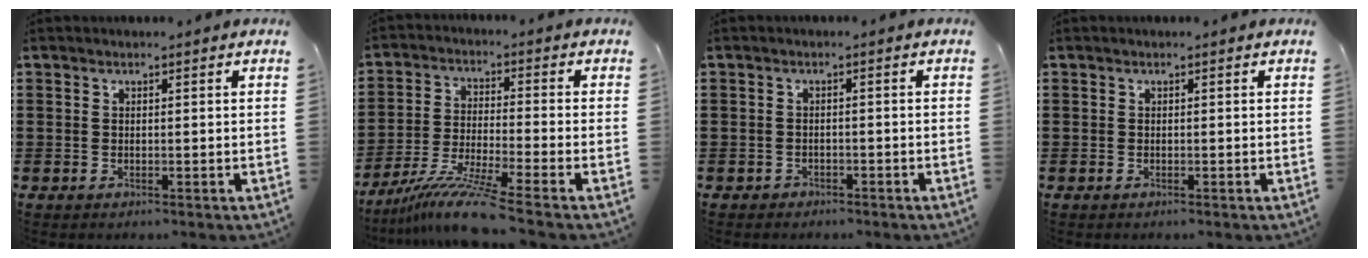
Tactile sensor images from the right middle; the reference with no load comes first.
{"total": 9.2, "force": [-7.5, 0.0, 5.2], "torque": [-0.101, -0.008, -0.148]}
{"total": 1.7, "force": [-1.6, 0.6, -0.1], "torque": [-0.005, 0.003, -0.036]}
{"total": 0.0}